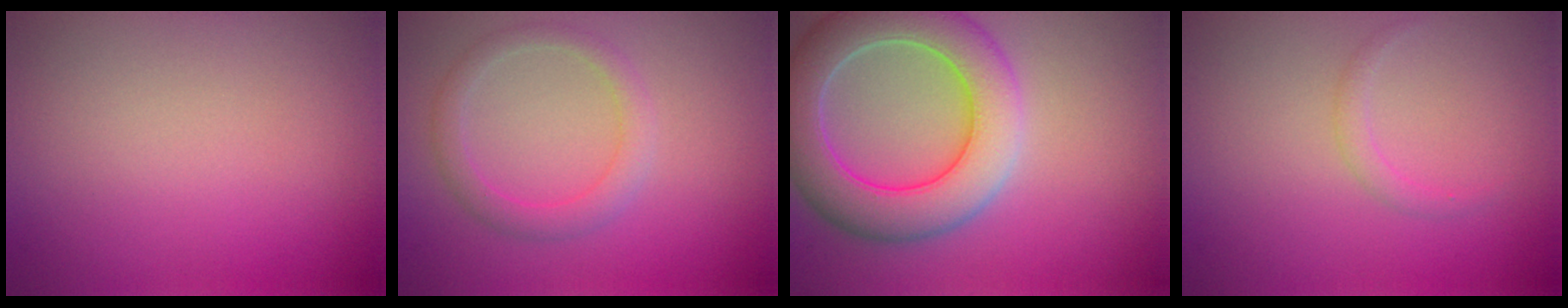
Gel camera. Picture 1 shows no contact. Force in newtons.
{"total": 2.3, "press": 2.3, "slide": 0.1}
{"total": 7.8, "press": 7.8, "slide": 0.4}
{"total": 1.0, "press": 1.0, "slide": 0.0}